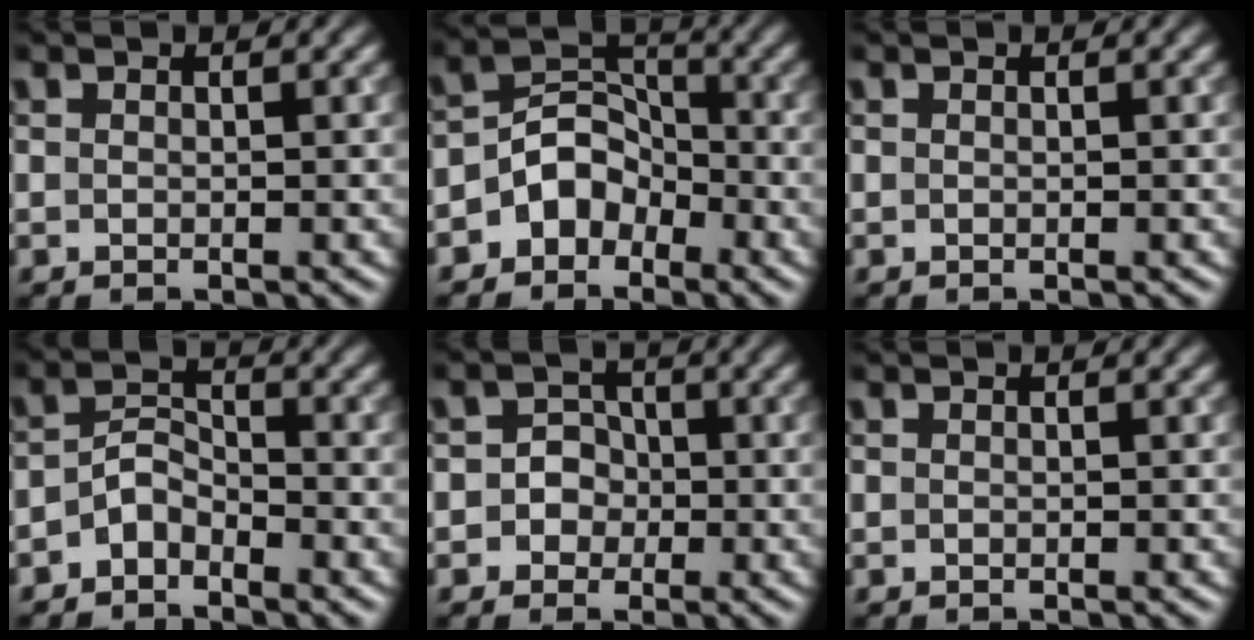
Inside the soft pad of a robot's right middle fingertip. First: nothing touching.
{"total": 3.7, "force": [-2.2, 2.7, 1.3], "torque": [-0.013, 0.011, -0.044]}
{"total": 0.0}
{"total": 2.3, "force": [-1.7, 1.2, 1.0], "torque": [-0.018, 0.012, -0.037]}
{"total": 2.7, "force": [-0.5, 2.6, 0.7], "torque": [0.021, 0.010, -0.027]}
{"total": 0.0}